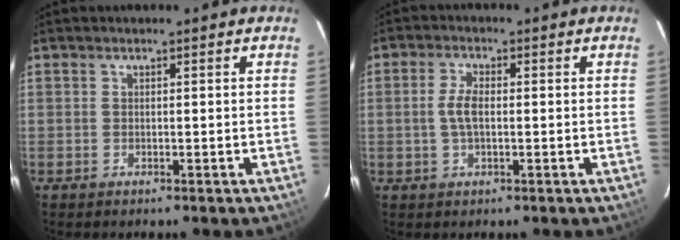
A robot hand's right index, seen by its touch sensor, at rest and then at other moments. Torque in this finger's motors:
{"motor_torque": [0.42, 0.09, 0.27, 0.04]}